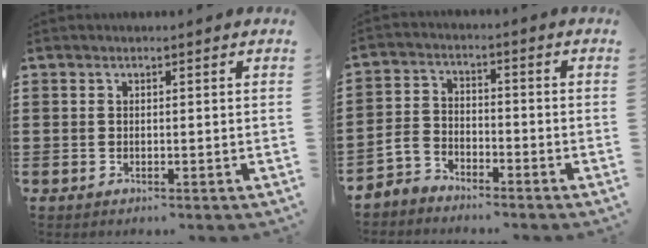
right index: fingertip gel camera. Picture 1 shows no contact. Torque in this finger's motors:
{"motor_torque": [2.14, 0.00, 0.06, 0.00]}